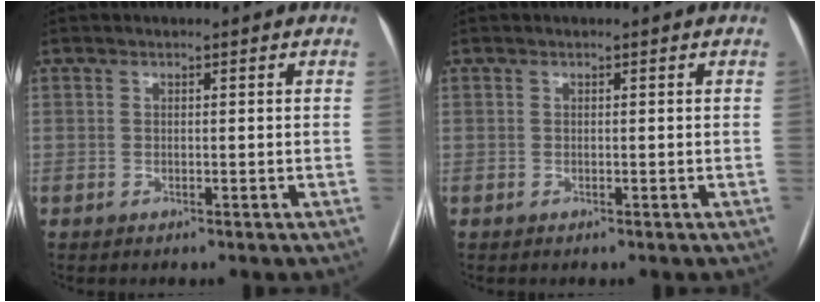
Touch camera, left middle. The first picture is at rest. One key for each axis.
{"total": 0.0}